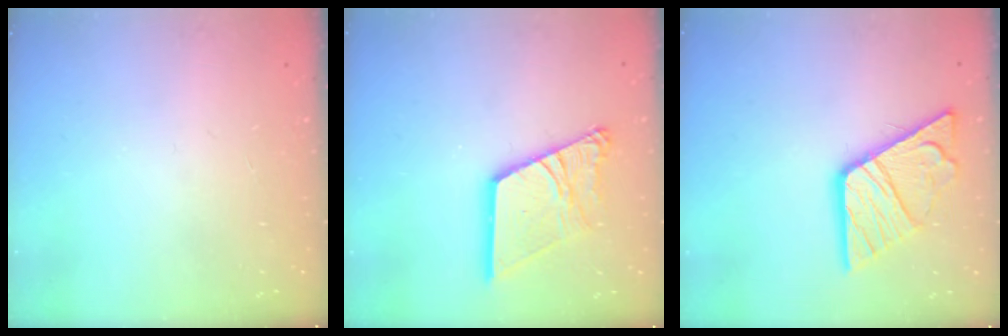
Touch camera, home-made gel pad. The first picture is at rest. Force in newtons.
{"total": 15.3, "press": 15.2, "slide": 1.6}
{"total": 17.5, "press": 17.4, "slide": 2.1}